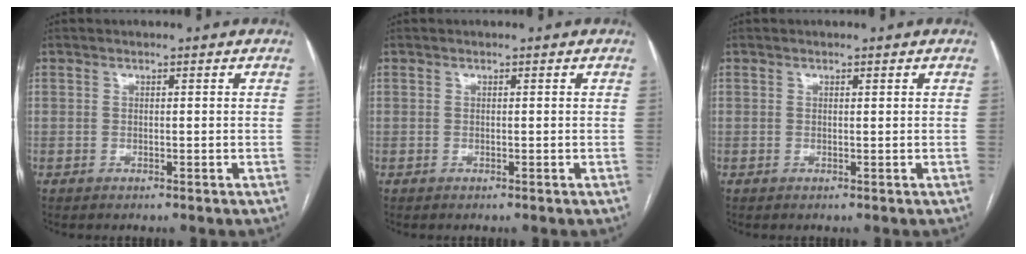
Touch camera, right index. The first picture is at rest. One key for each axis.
{"total": 0.0}
{"total": 0.0}